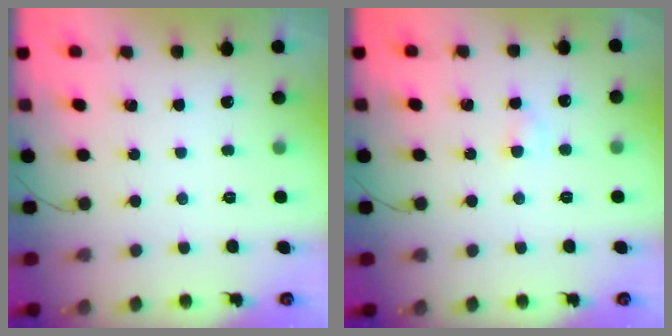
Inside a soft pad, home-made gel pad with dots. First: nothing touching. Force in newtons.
{"total": 2.9, "press": 2.7, "slide": 1.0}